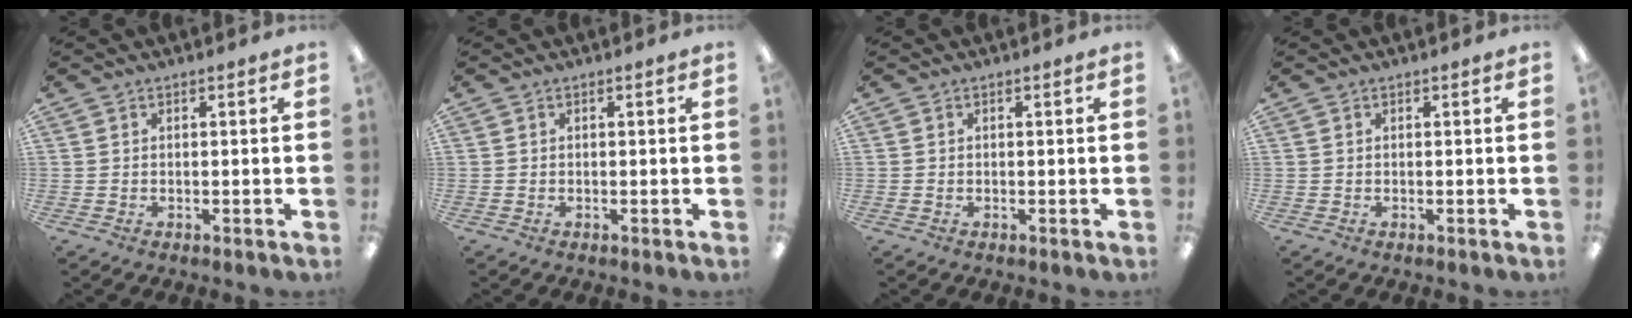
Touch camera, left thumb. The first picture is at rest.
{"total": 0.0}
{"total": 0.0}
{"total": 0.0}